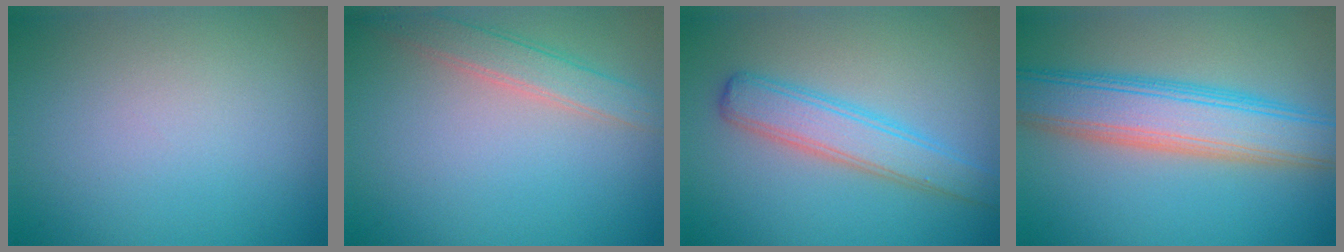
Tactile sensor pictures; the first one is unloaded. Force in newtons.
{"total": 2.9, "press": 2.9, "slide": 0.2}
{"total": 4.0, "press": 4.0, "slide": 0.0}
{"total": 7.4, "press": 7.4, "slide": 0.4}